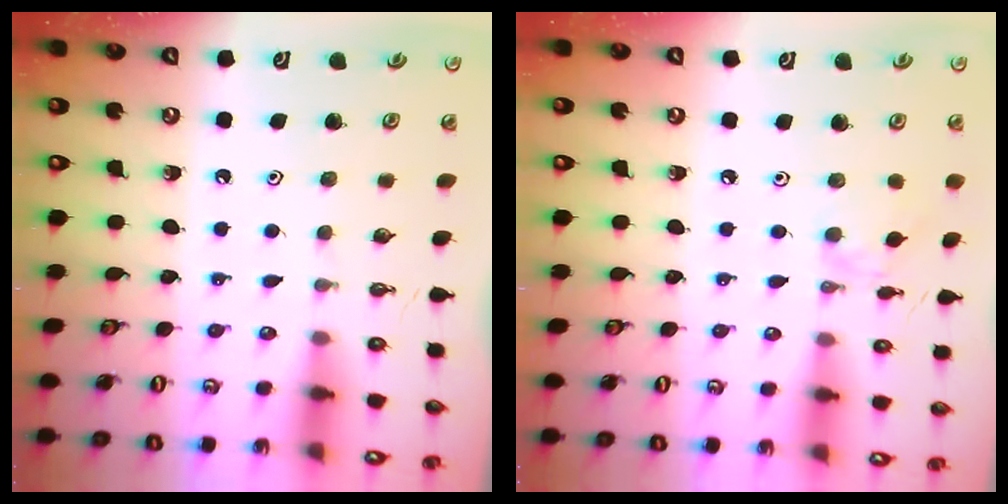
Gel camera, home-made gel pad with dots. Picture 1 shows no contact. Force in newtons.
{"total": 3.0, "press": 3.0, "slide": 0.5}